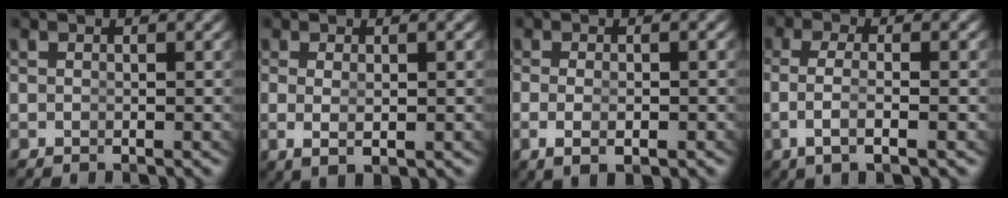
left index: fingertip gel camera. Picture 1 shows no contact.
{"total": 2.3, "force": [-0.3, 0.3, 2.3], "torque": [-0.047, -0.015, 0.011]}
{"total": 2.6, "force": [-1.2, 0.5, 2.2], "torque": [-0.051, -0.016, -0.007]}
{"total": 3.7, "force": [-0.9, 0.9, 3.5], "torque": [-0.079, -0.016, -0.006]}